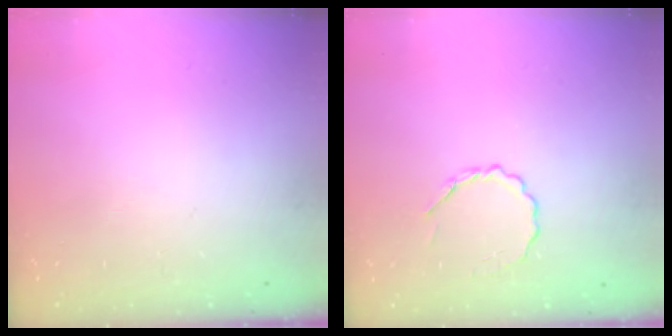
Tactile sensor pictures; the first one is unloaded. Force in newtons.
{"total": 3.6, "press": 3.4, "slide": 1.3}